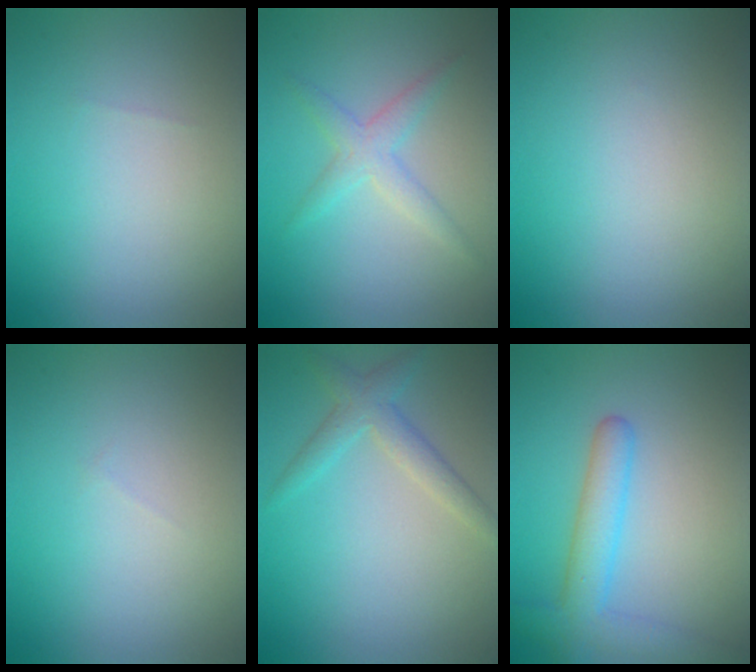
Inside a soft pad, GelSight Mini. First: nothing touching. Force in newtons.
{"total": 2.2, "press": 2.2, "slide": 0.1}
{"total": 0.0}
{"total": 0.0}
{"total": 2.6, "press": 2.6, "slide": 0.2}
{"total": 4.1, "press": 4.1, "slide": 0.4}